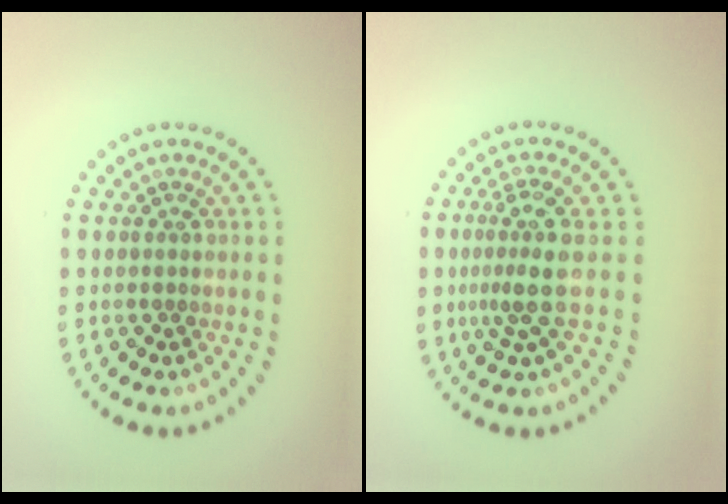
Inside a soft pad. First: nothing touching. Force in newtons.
{"total": 3.0, "press": 2.2, "slide": 2.1}